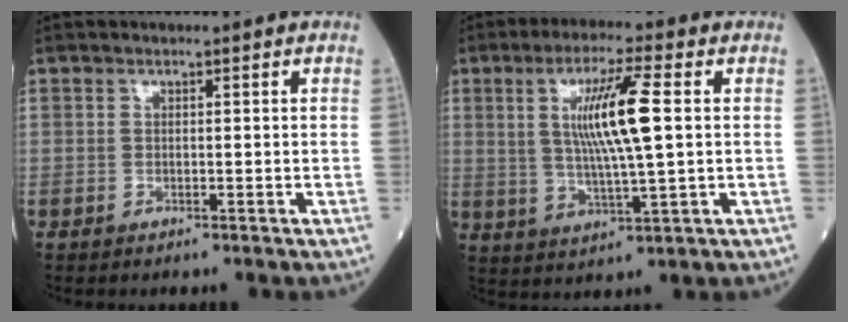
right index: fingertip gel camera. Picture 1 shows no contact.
{"total": 10.4, "force": [2.0, 0.4, 10.2], "torque": [-0.193, 0.000, 0.038]}